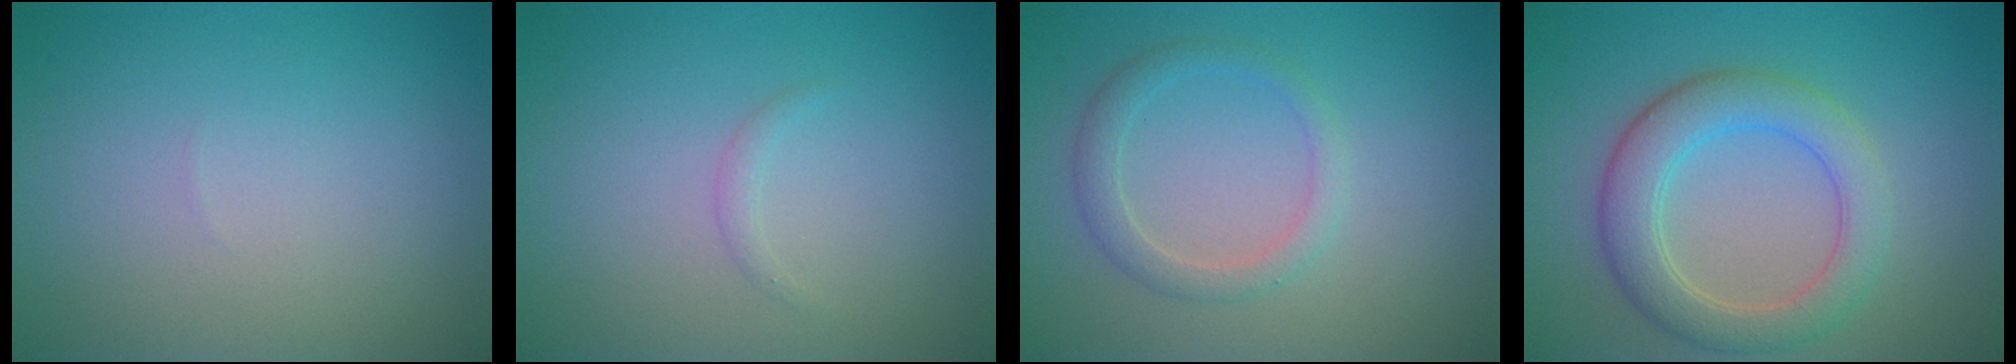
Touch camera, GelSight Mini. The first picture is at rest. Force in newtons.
{"total": 0.6, "press": 0.6, "slide": 0.0}
{"total": 2.1, "press": 2.1, "slide": 0.2}
{"total": 5.0, "press": 5.0, "slide": 0.4}